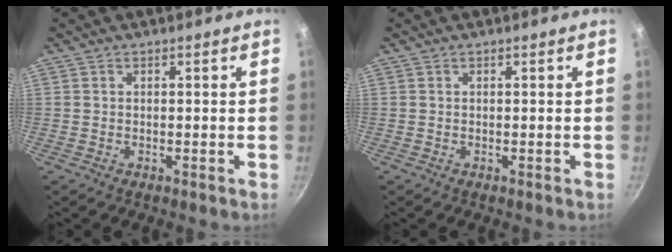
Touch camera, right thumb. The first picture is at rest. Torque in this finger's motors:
{"motor_torque": [0.00, 0.00, 0.00, 0.00, 0.00]}